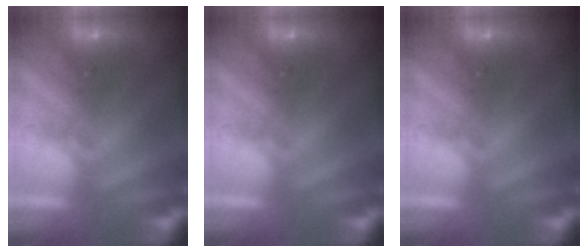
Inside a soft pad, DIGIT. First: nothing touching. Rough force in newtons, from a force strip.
{"total": 0.0}
{"total": 0.0}